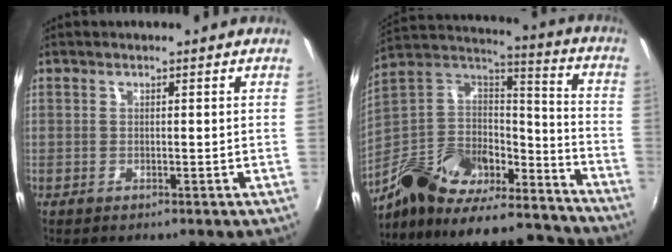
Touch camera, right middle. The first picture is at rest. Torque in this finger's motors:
{"motor_torque": [0.94, -1.19, 0.26, 0.08]}